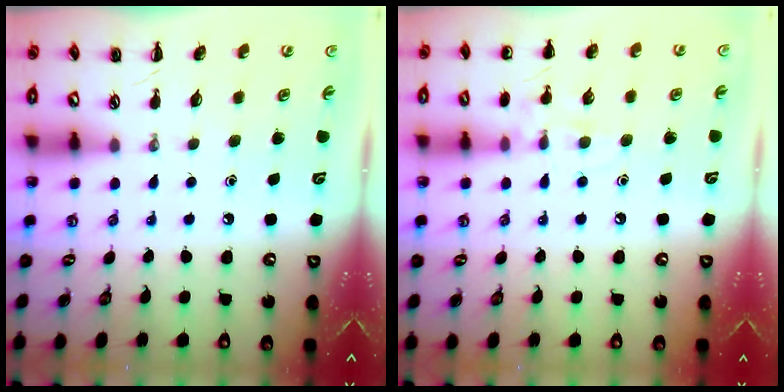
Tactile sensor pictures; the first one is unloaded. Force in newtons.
{"total": 8.7, "press": 8.5, "slide": 1.9}